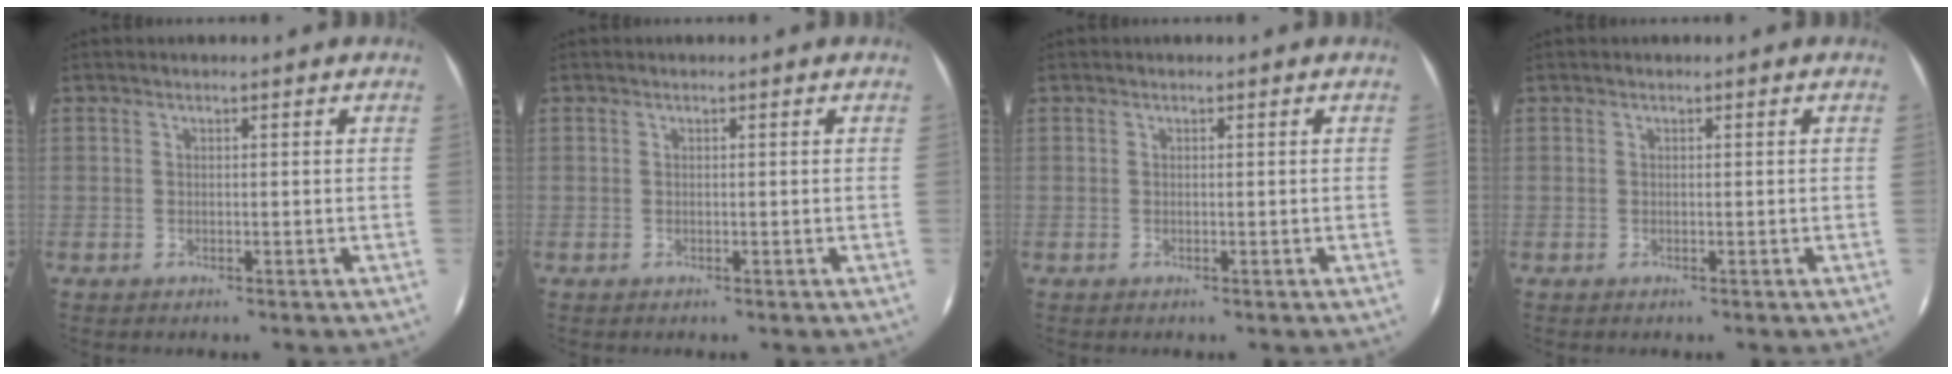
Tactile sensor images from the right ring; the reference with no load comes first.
{"total": 0.0}
{"total": 0.0}
{"total": 0.0}